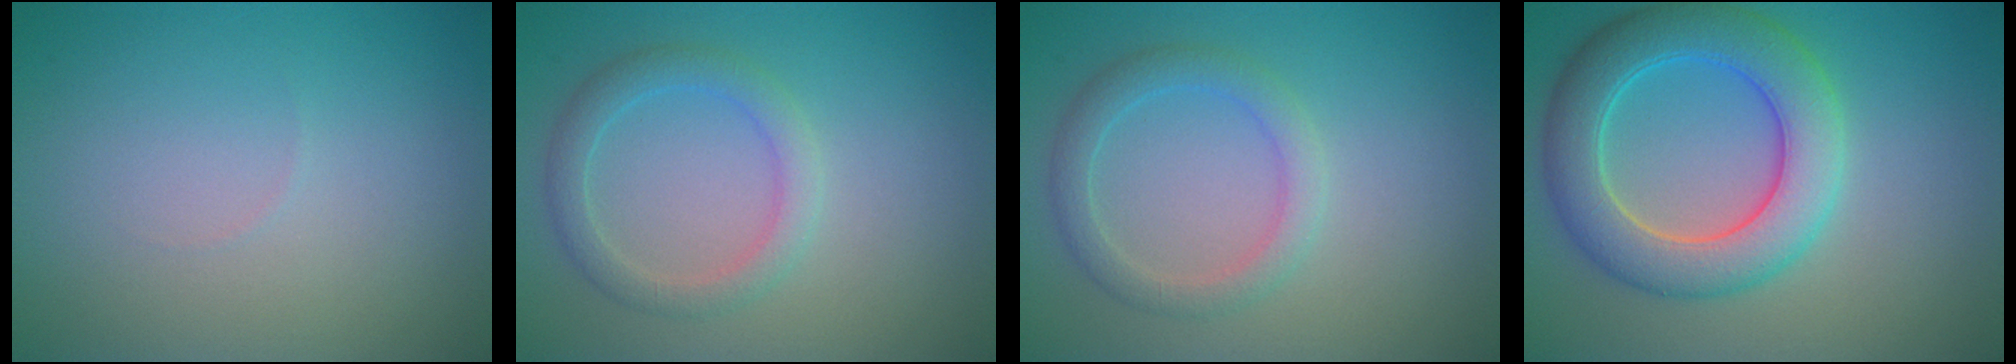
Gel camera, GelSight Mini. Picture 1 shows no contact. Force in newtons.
{"total": 2.7, "press": 2.7, "slide": 0.0}
{"total": 2.7, "press": 2.7, "slide": 0.0}
{"total": 7.2, "press": 7.1, "slide": 0.7}